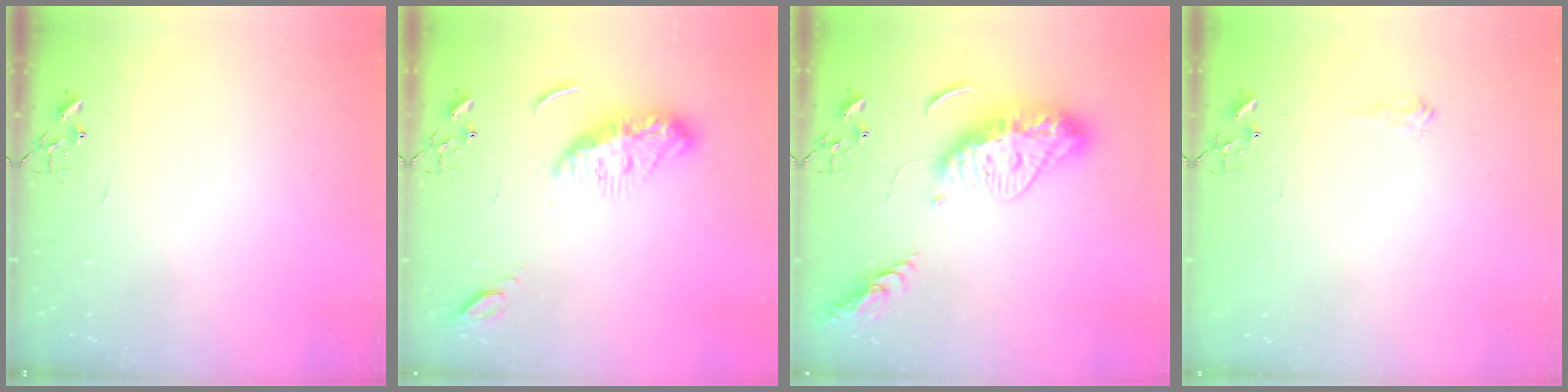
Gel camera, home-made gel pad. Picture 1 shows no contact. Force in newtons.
{"total": 11.3, "press": 11.3, "slide": 0.3}
{"total": 16.9, "press": 16.8, "slide": 1.6}
{"total": 6.2, "press": 6.1, "slide": 0.8}